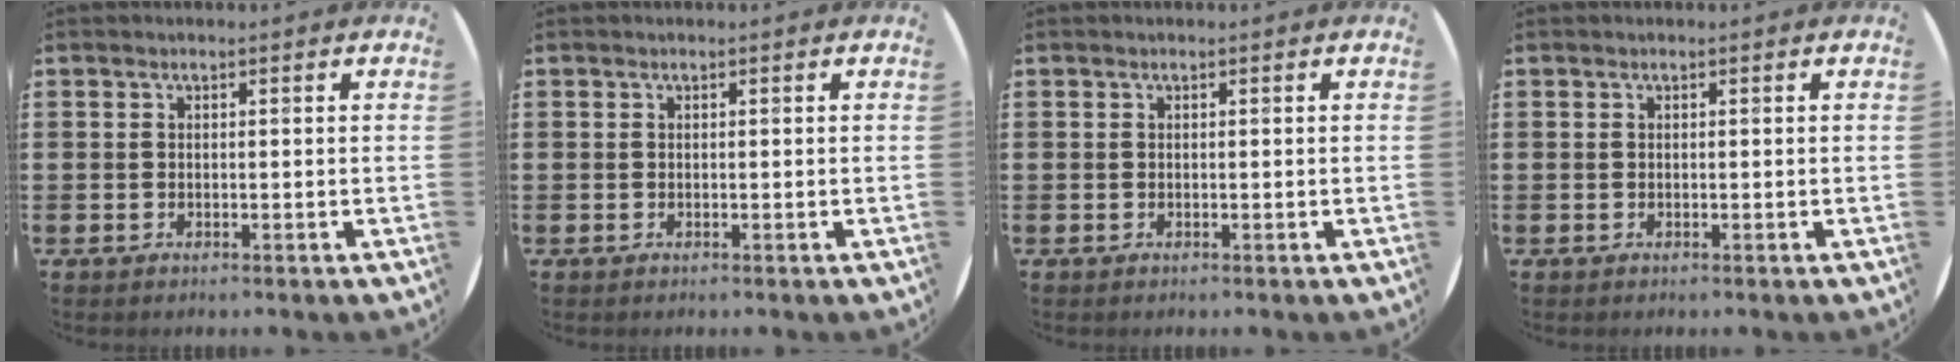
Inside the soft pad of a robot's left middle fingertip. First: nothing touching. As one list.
[{"total": 0.0}, {"total": 0.0}, {"total": 0.0}]